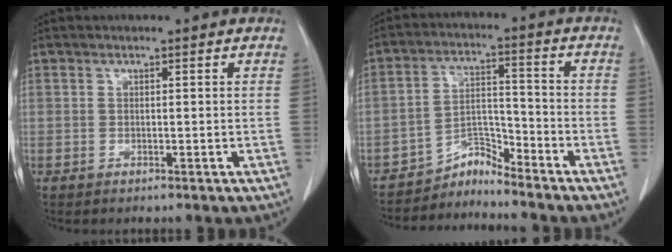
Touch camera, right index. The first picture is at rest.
{"total": 4.7, "force": [-4.6, 0.1, -0.8], "torque": [0.022, 0.026, -0.077]}